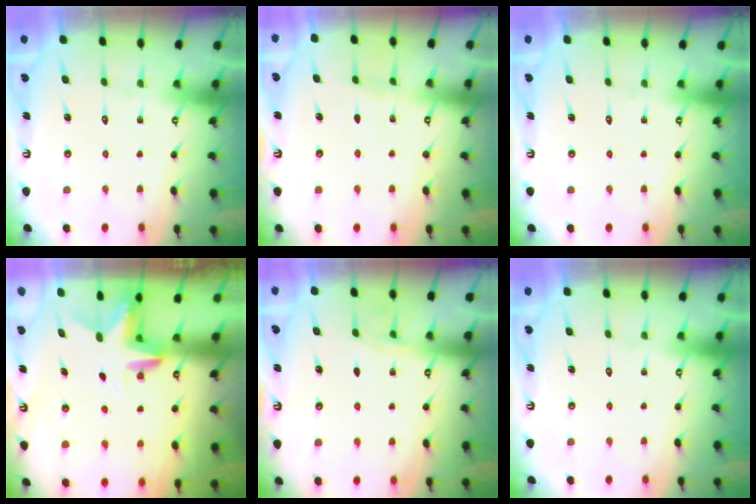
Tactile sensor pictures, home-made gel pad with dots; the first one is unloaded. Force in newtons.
{"total": 3.1, "press": 3.1, "slide": 0.4}
{"total": 0.0}
{"total": 3.0, "press": 3.0, "slide": 0.2}
{"total": 4.3, "press": 4.2, "slide": 0.6}
{"total": 0.0}